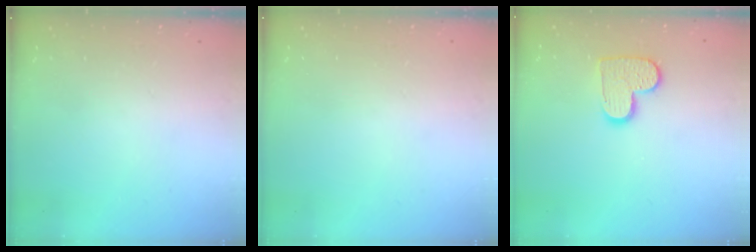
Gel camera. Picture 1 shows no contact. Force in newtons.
{"total": 0.8, "press": 0.8, "slide": 0.1}
{"total": 10.4, "press": 10.4, "slide": 0.6}